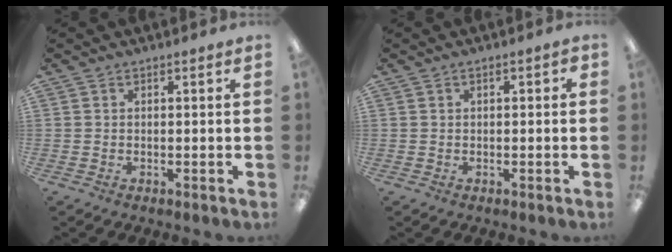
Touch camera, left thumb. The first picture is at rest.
{"total": 1.5, "force": [0.0, 0.8, 1.3], "torque": [-0.022, 0.005, 0.000]}